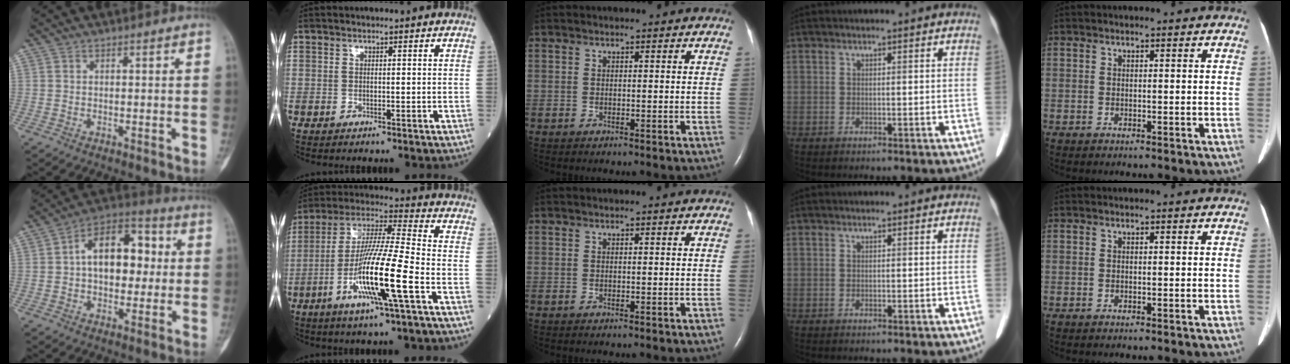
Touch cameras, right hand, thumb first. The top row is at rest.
{"thumb": {"total": 15.2, "force": [1.6, 9.6, 11.7], "torque": [-0.133, 0.029, 0.015]}, "index": {"total": 15.0, "force": [-5.3, -0.2, 14.0], "torque": [-0.273, -0.011, -0.104]}}